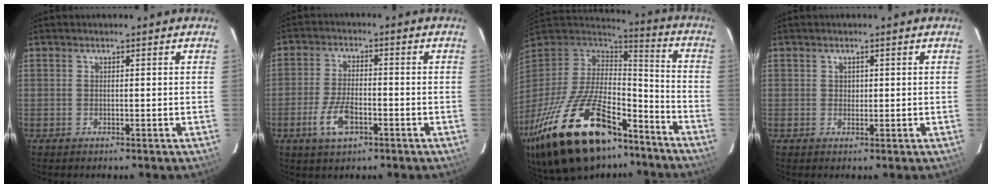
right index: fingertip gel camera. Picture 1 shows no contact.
{"total": 7.3, "force": [-3.3, 3.3, 5.7], "torque": [-0.127, -0.005, -0.060]}
{"total": 33.2, "force": [-21.2, 14.5, 21.0], "torque": [-0.413, -0.030, -0.329]}
{"total": 1.0, "force": [0.1, 1.0, 0.2], "torque": [0.001, 0.002, 0.002]}